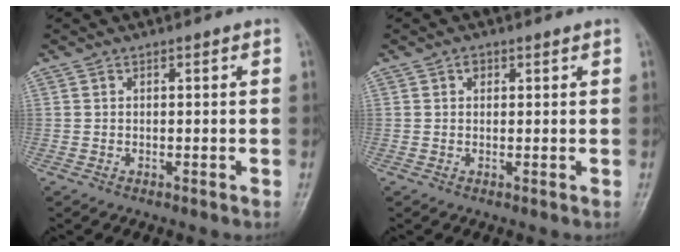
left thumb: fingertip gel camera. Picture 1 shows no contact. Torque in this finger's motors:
{"motor_torque": [-0.23, 0.01, -0.07, -0.03, 0.00]}